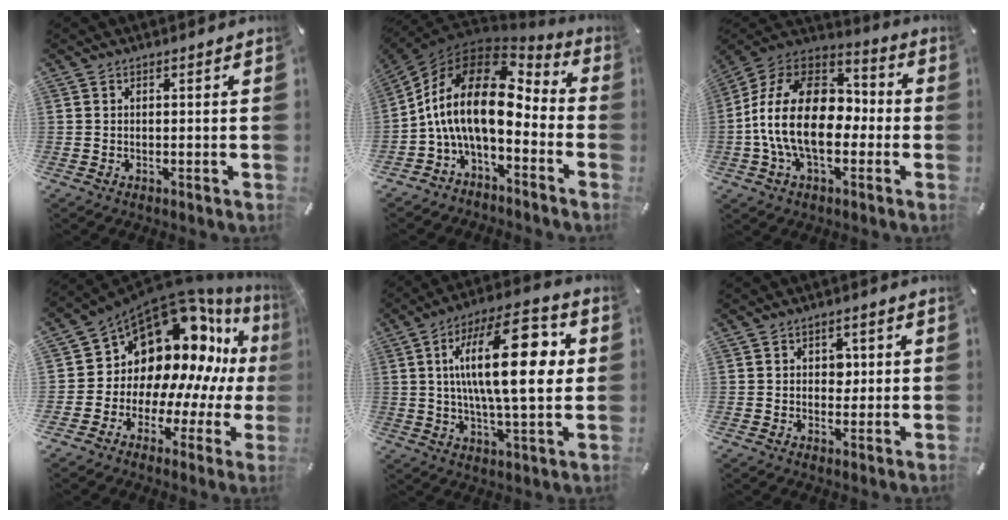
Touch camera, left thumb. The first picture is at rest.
{"total": 17.7, "force": [-0.6, 9.9, 14.7], "torque": [-0.324, -0.004, -0.014]}
{"total": 20.5, "force": [-3.6, 13.2, 15.2], "torque": [-0.293, 0.026, -0.059]}
{"total": 16.5, "force": [9.0, 11.5, 7.9], "torque": [-0.113, -0.113, 0.174]}
{"total": 22.3, "force": [4.6, 7.9, 20.3], "torque": [-0.363, -0.007, 0.056]}
{"total": 3.0, "force": [0.3, 2.4, 1.7], "torque": [-0.013, -0.003, -0.003]}